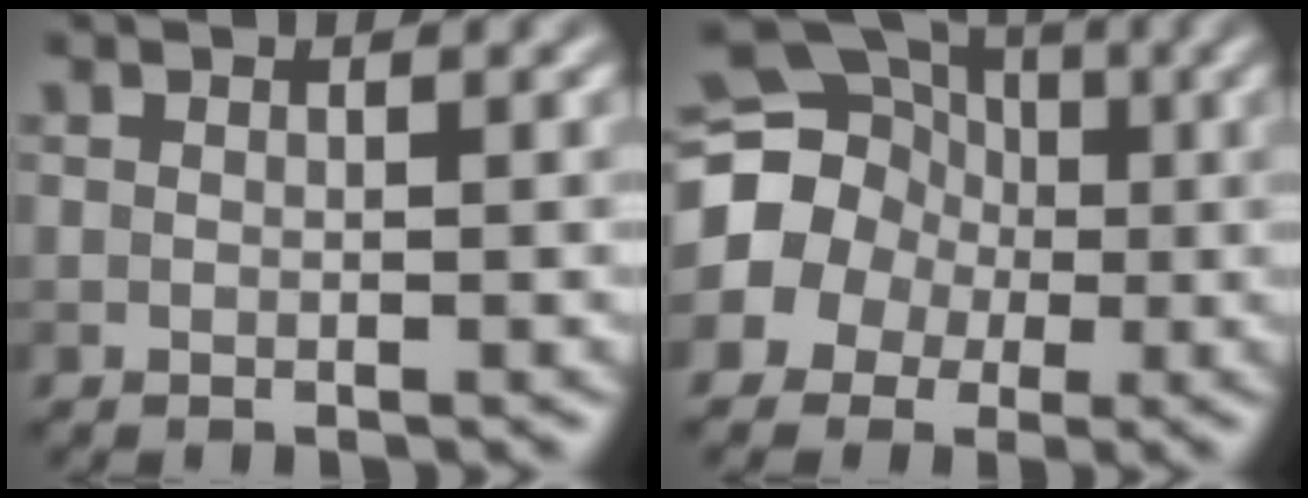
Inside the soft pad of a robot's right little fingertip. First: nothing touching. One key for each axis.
{"total": 12.3, "fx": -0.6, "fy": 11.5, "fz": 4.3, "tx": -0.106, "ty": 0.021, "tz": -0.049}